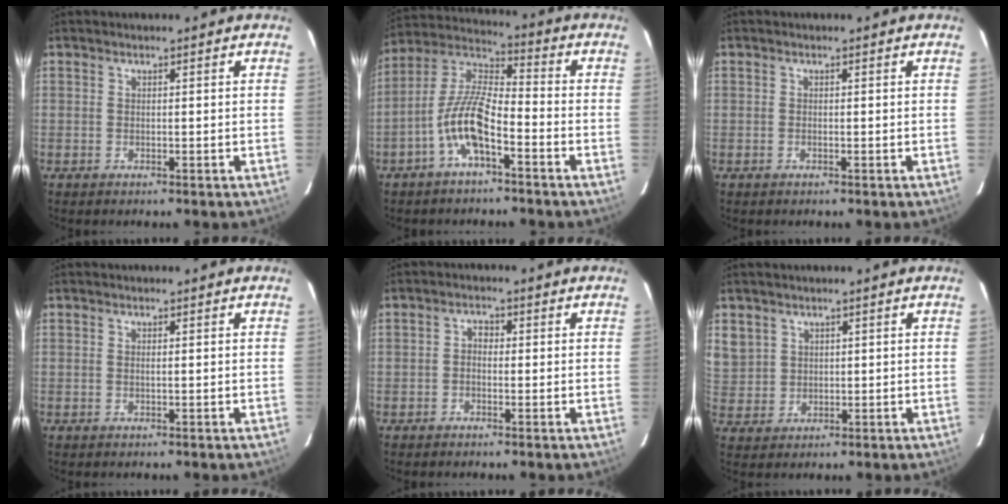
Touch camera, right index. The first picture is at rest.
{"total": 10.6, "force": [-5.2, 3.1, 8.7], "torque": [-0.188, 0.008, -0.102]}
{"total": 0.0}
{"total": 0.5, "force": [0.0, -0.1, 0.5], "torque": [-0.011, 0.001, 0.000]}
{"total": 1.8, "force": [-0.5, 1.3, 1.0], "torque": [-0.018, 0.009, -0.011]}
{"total": 7.4, "force": [3.1, 6.6, 1.6], "torque": [-0.039, 0.014, 0.076]}